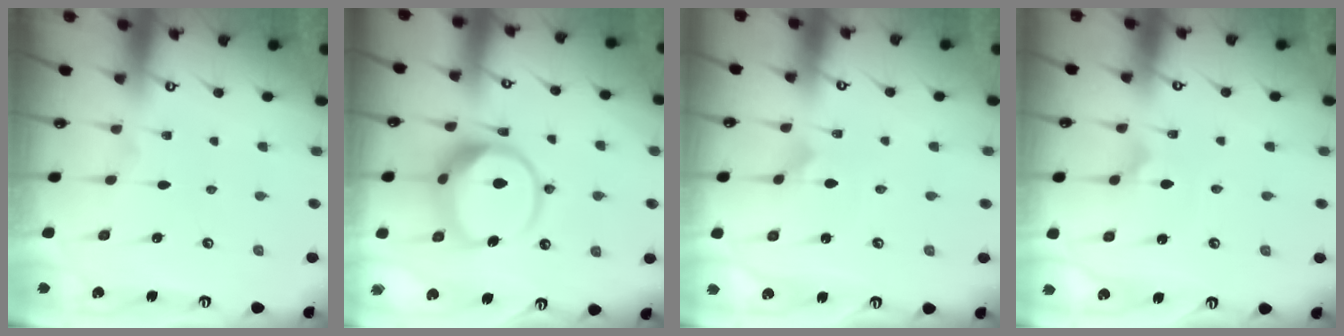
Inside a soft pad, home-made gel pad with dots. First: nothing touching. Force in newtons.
{"total": 13.5, "press": 13.4, "slide": 1.5}
{"total": 2.5, "press": 2.5, "slide": 0.2}
{"total": 5.0, "press": 4.9, "slide": 0.7}